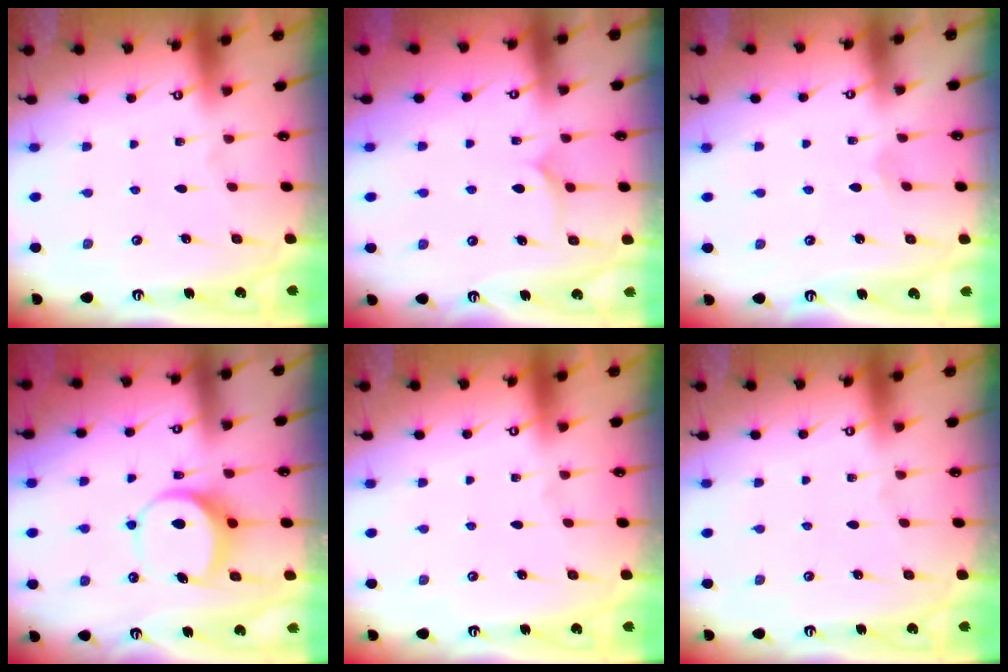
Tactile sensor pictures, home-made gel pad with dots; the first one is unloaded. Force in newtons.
{"total": 6.6, "press": 6.6, "slide": 0.3}
{"total": 1.7, "press": 1.7, "slide": 0.1}
{"total": 8.3, "press": 8.2, "slide": 1.1}
{"total": 0.0}
{"total": 0.0}